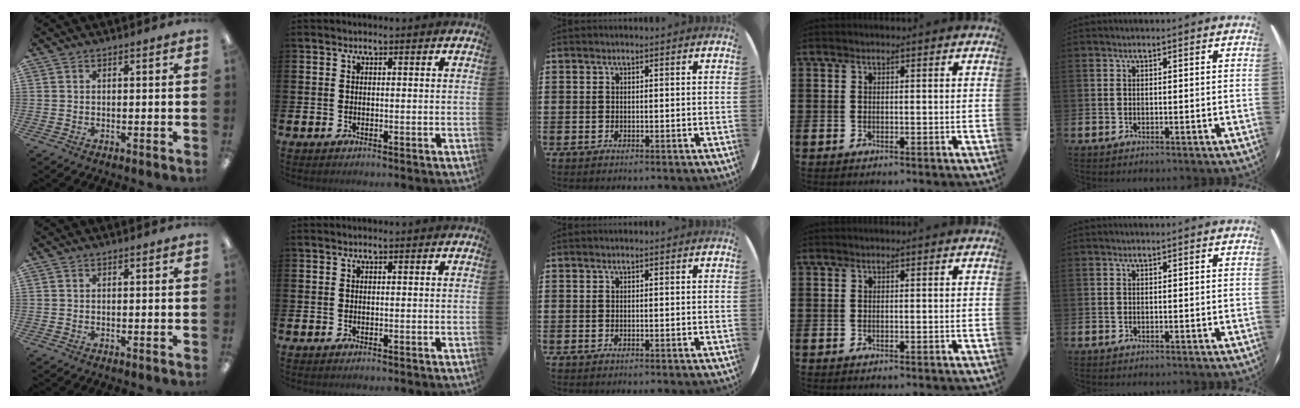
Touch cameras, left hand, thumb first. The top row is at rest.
{}